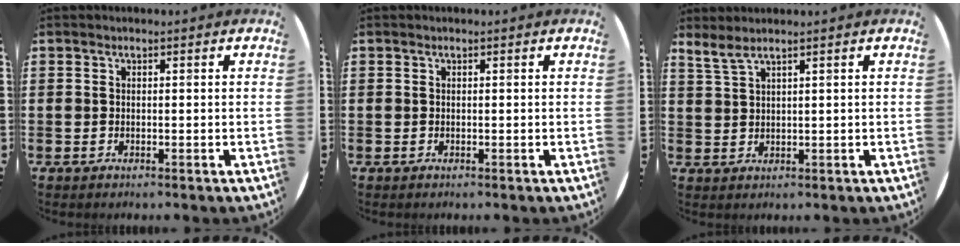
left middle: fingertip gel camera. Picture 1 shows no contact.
{"total": 0.0}
{"total": 2.1, "force": [1.8, 0.1, 1.2], "torque": [-0.026, 0.001, 0.033]}